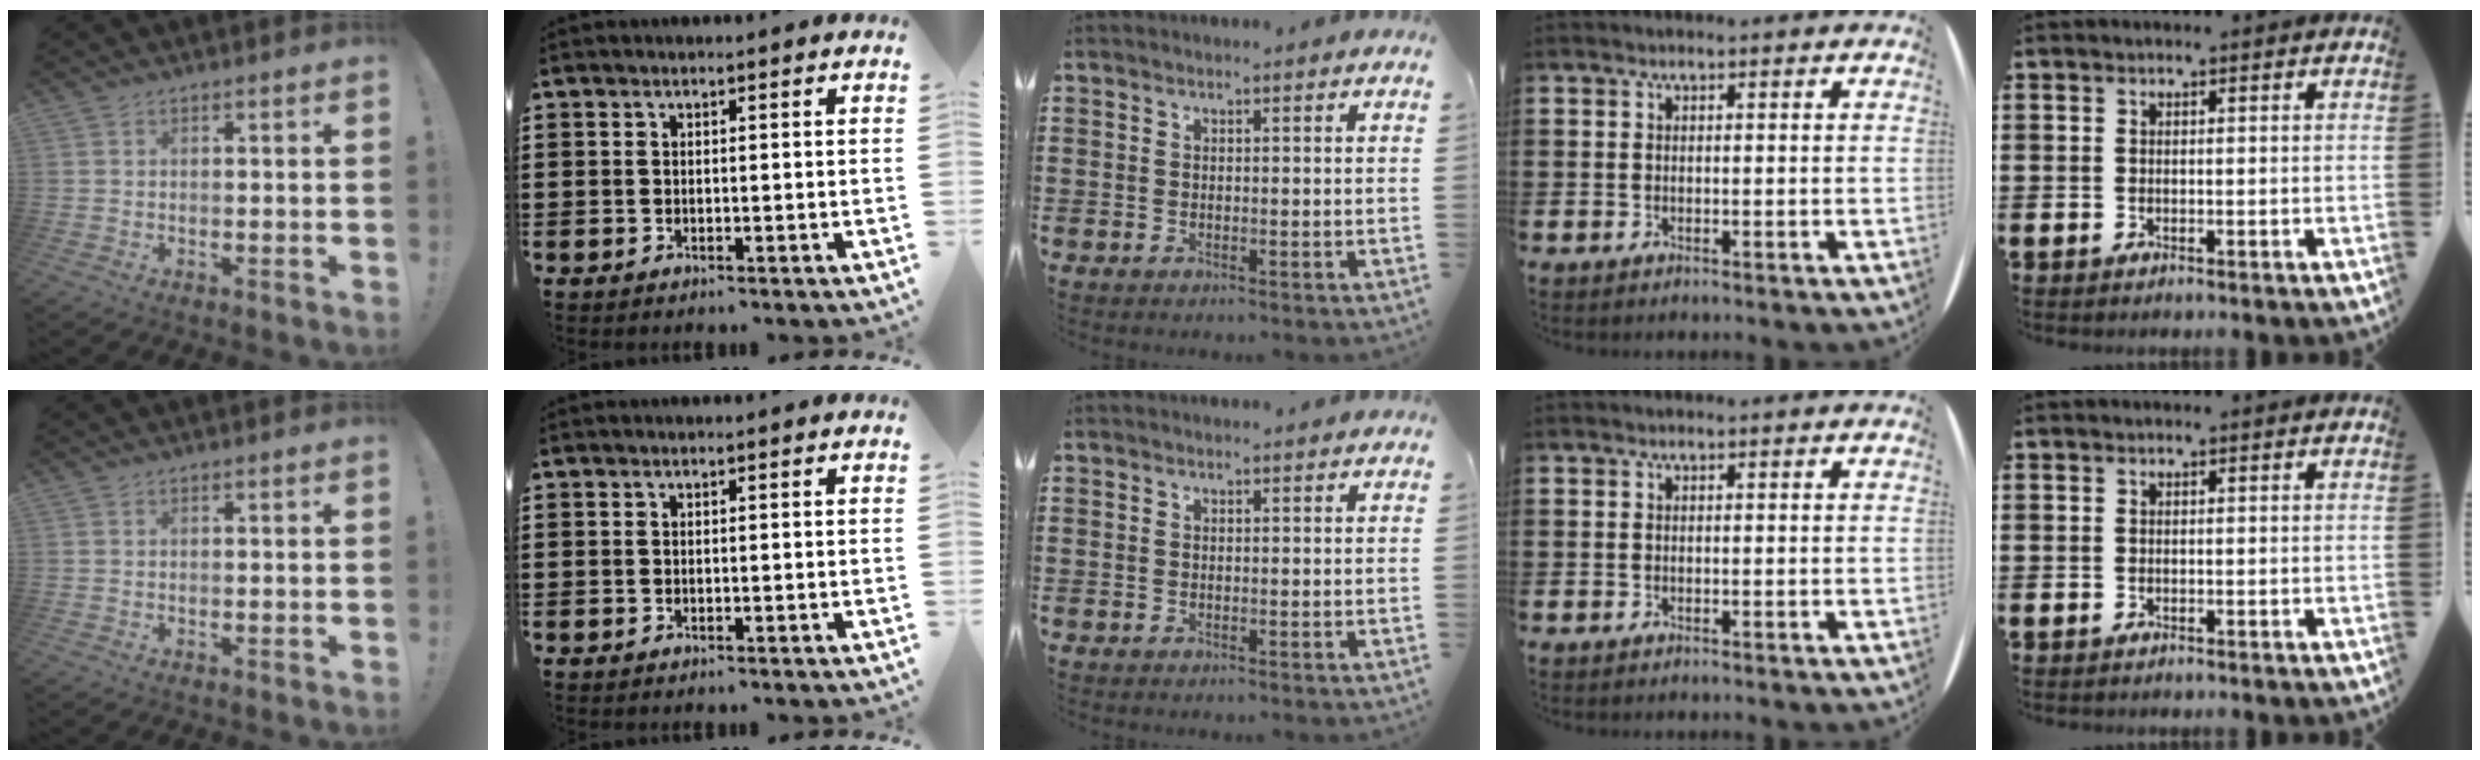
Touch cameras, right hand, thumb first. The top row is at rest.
{}